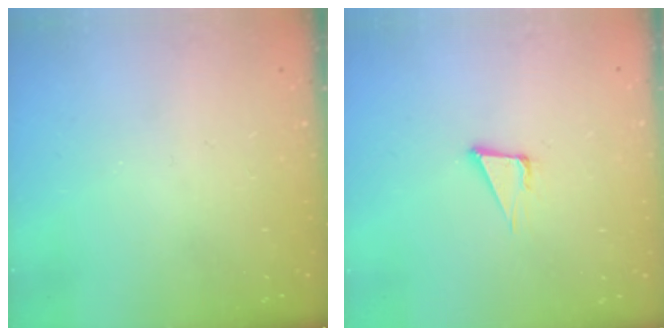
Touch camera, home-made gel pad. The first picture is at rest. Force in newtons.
{"total": 5.0, "press": 4.0, "slide": 3.1}